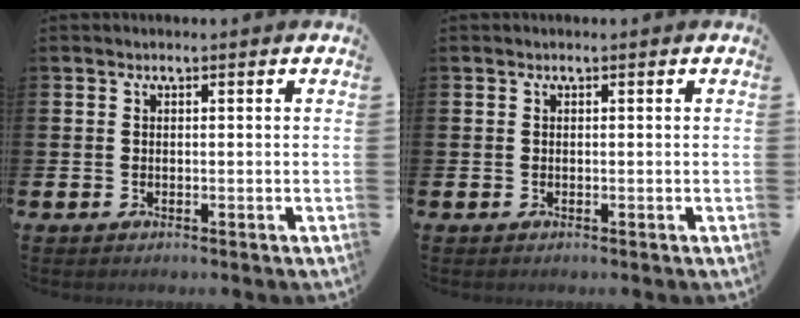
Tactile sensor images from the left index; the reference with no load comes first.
{"total": 0.0}